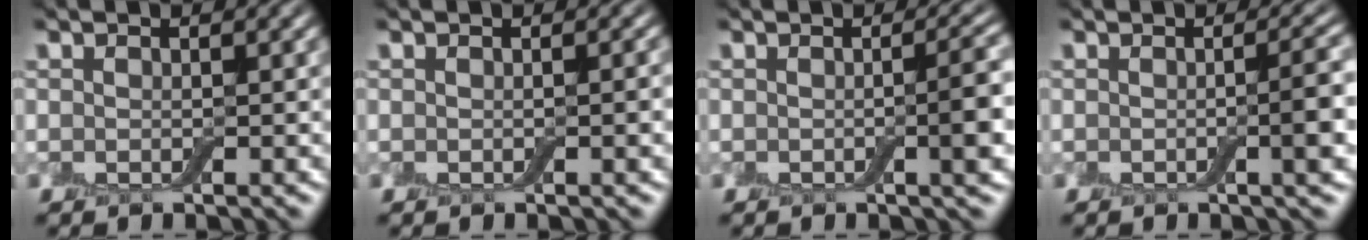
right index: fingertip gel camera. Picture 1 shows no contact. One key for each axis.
{"total": 0.9, "fx": -0.1, "fy": 0.1, "fz": 0.9, "tx": -0.011, "ty": 0.001, "tz": 0.000}
{"total": 3.4, "fx": -0.2, "fy": 0.7, "fz": 3.3, "tx": -0.039, "ty": 0.005, "tz": -0.007}
{"total": 3.3, "fx": -0.3, "fy": 0.7, "fz": 3.2, "tx": -0.038, "ty": 0.005, "tz": -0.008}